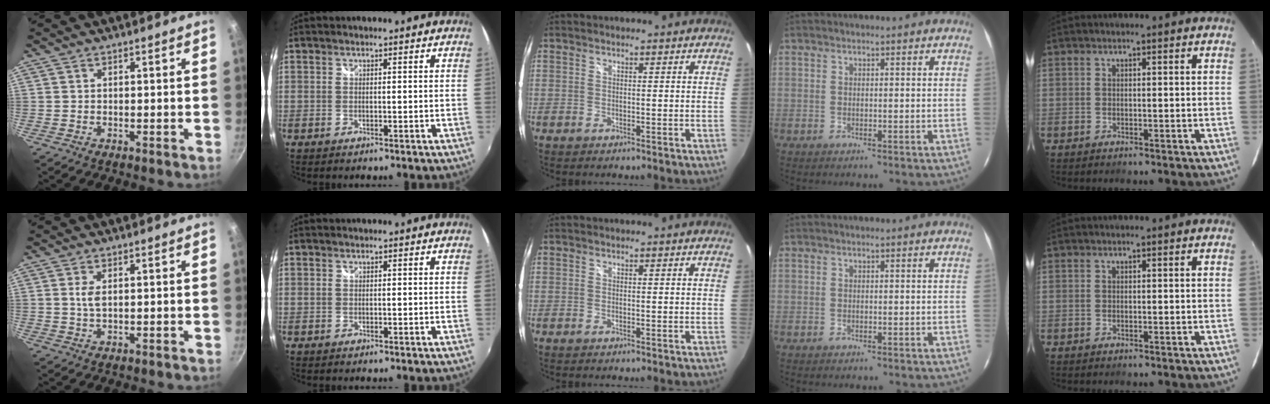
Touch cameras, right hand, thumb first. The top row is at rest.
{"thumb": {"total": 2.8, "force": [0.7, 1.2, 2.4], "torque": [-0.047, -0.005, 0.014]}}